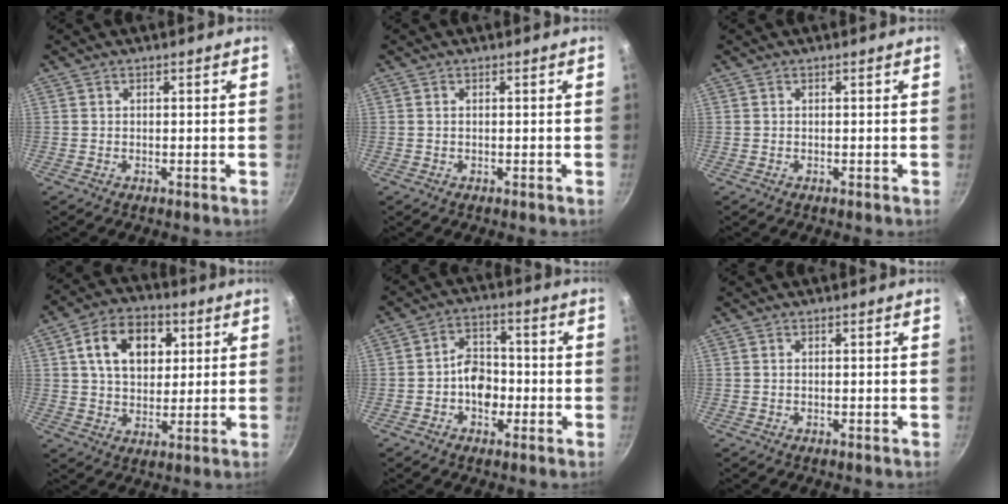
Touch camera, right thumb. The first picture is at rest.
{"total": 0.0}
{"total": 0.0}
{"total": 13.2, "force": [3.9, 9.2, 8.6], "torque": [-0.112, 0.002, 0.057]}
{"total": 7.5, "force": [-1.6, 5.5, 4.8], "torque": [-0.040, 0.025, -0.033]}
{"total": 0.0}